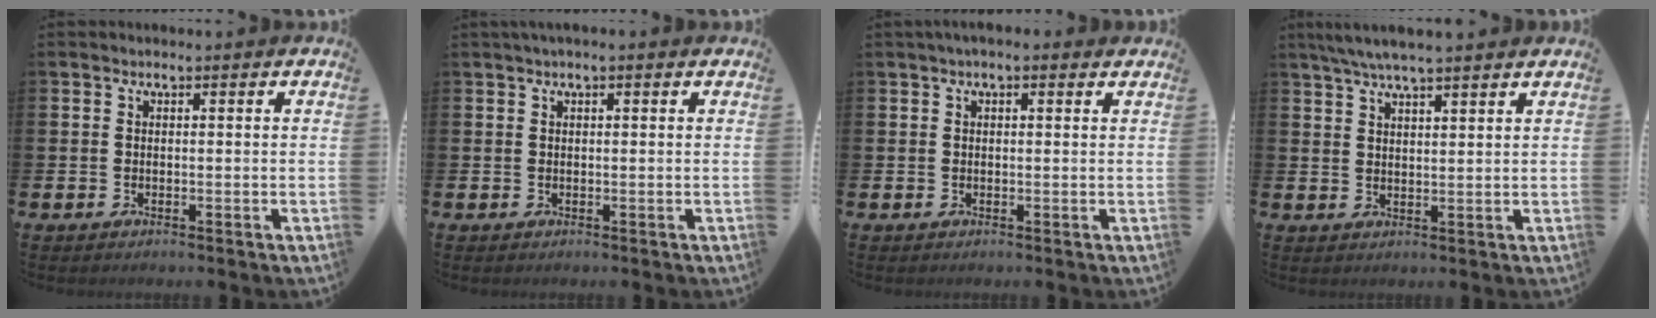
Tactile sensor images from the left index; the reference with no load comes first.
{"total": 0.7, "force": [0.4, 0.0, 0.6], "torque": [-0.010, 0.001, 0.008]}
{"total": 1.1, "force": [0.8, 0.3, 0.7], "torque": [-0.014, 0.004, 0.013]}
{"total": 5.0, "force": [4.5, 0.2, 2.1], "torque": [-0.053, -0.008, 0.081]}